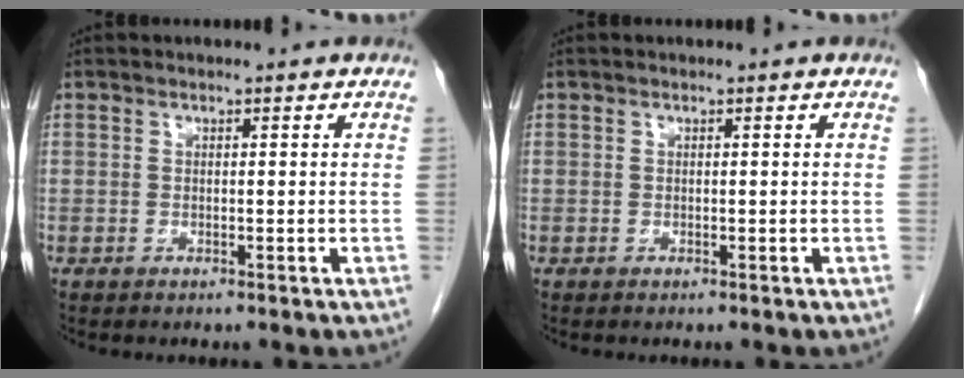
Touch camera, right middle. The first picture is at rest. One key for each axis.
{"total": 0.0}